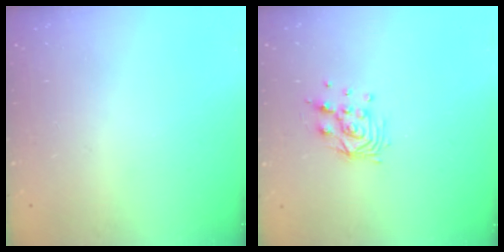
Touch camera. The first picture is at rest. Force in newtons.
{"total": 9.5, "press": 9.4, "slide": 0.8}